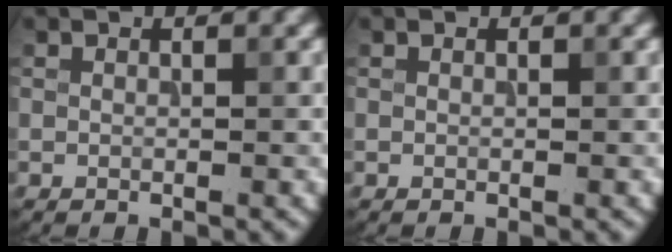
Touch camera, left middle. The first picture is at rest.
{"total": 0.0}